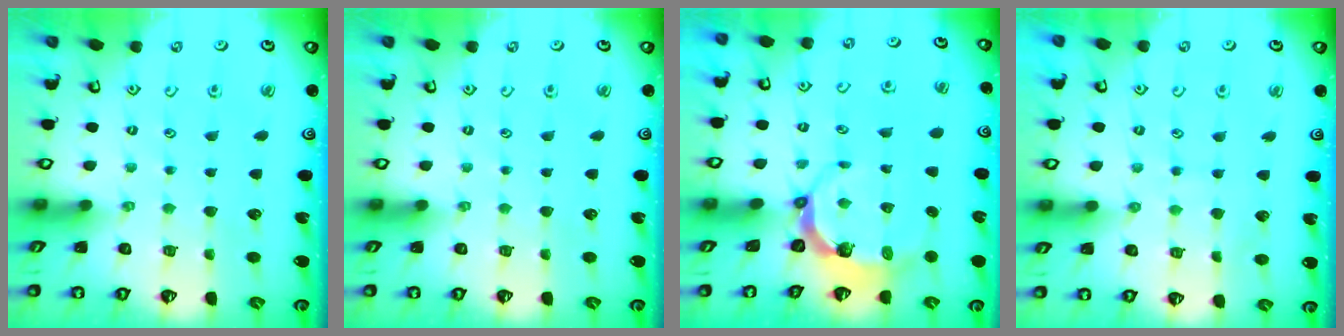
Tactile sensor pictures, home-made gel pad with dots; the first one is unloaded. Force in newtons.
{"total": 0.0}
{"total": 5.8, "press": 4.7, "slide": 3.4}
{"total": 6.0, "press": 5.9, "slide": 0.6}